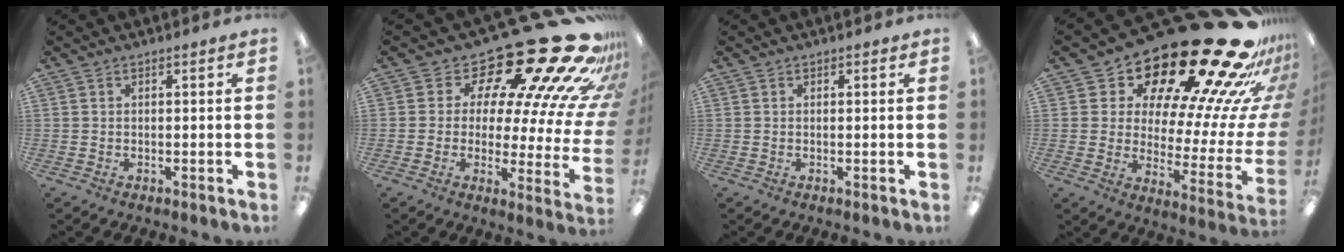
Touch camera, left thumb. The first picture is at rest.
{"total": 26.6, "force": [18.3, 9.5, 16.8], "torque": [-0.211, -0.167, 0.314]}
{"total": 0.0}
{"total": 29.8, "force": [21.5, 10.2, 18.0], "torque": [-0.213, -0.193, 0.376]}